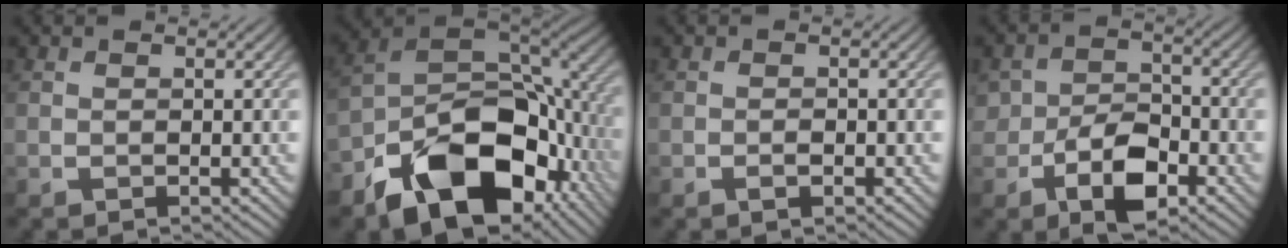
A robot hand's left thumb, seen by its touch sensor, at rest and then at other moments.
{"total": 17.1, "force": [-8.6, 10.0, 10.8], "torque": [-0.180, -0.033, -0.149]}
{"total": 1.1, "force": [-0.6, 0.6, 0.7], "torque": [-0.012, 0.000, -0.010]}
{"total": 6.9, "force": [-3.2, 4.3, 4.3], "torque": [-0.076, -0.006, -0.062]}